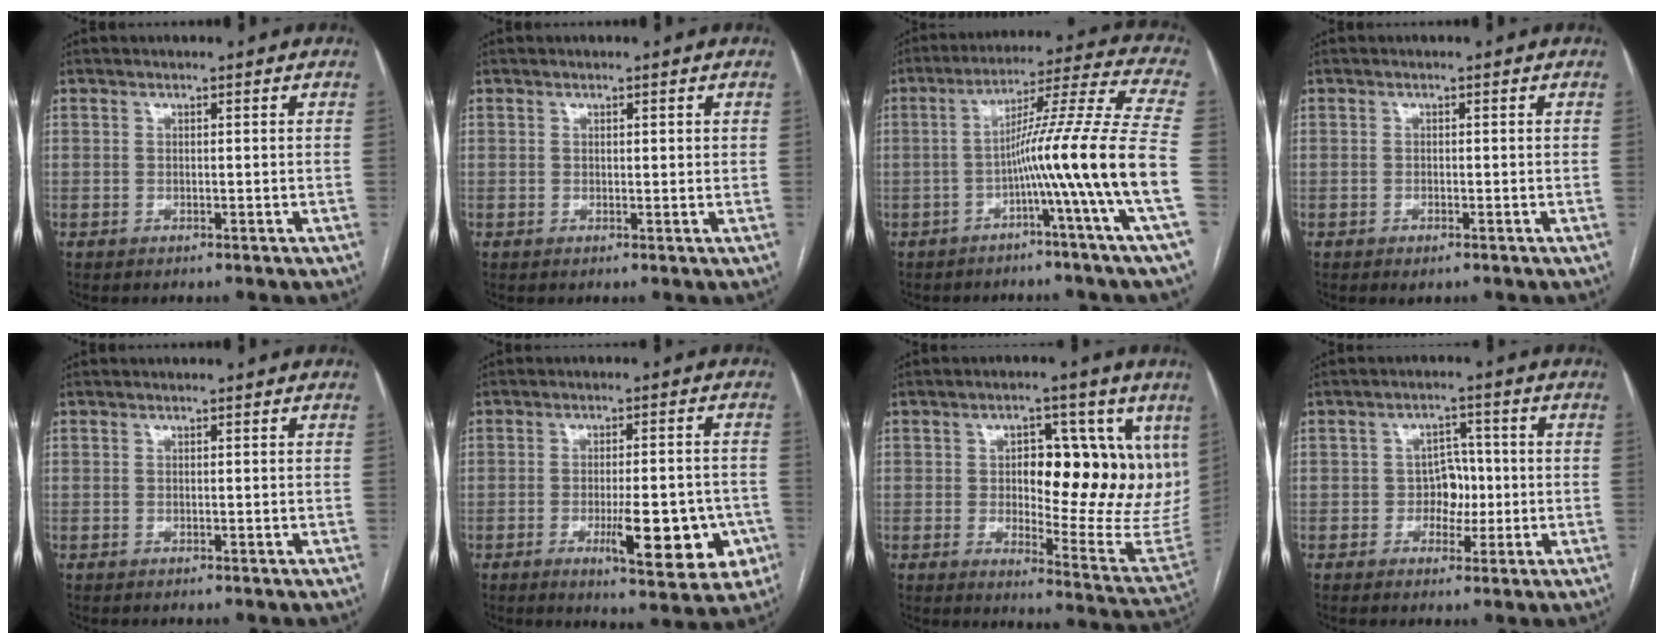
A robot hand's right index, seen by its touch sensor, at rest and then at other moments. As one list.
[{"total": 1.0, "force": [0.5, 0.4, 0.7], "torque": [-0.010, 0.001, 0.005]}, {"total": 15.9, "force": [-4.3, -3.4, 14.9], "torque": [-0.222, 0.006, -0.080]}, {"total": 1.0, "force": [-0.6, 0.3, 0.7], "torque": [-0.007, -0.001, -0.006]}, {"total": 0.0}, {"total": 12.0, "force": [-4.1, 3.1, 10.8], "torque": [-0.139, 0.001, -0.049]}, {"total": 17.4, "force": [5.2, 6.6, 15.3], "torque": [-0.184, 0.007, 0.075]}, {"total": 4.3, "force": [-0.7, 3.3, 2.6], "torque": [-0.031, 0.013, -0.012]}]